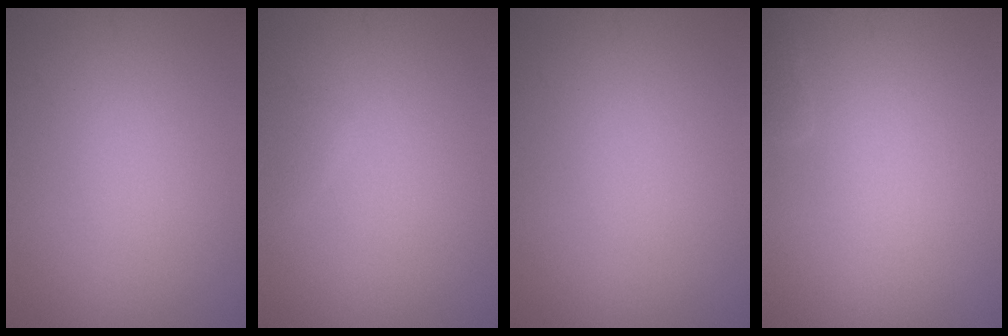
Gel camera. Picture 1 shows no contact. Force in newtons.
{"total": 0.5, "press": 0.5, "slide": 0.0}
{"total": 0.0}
{"total": 0.7, "press": 0.7, "slide": 0.0}